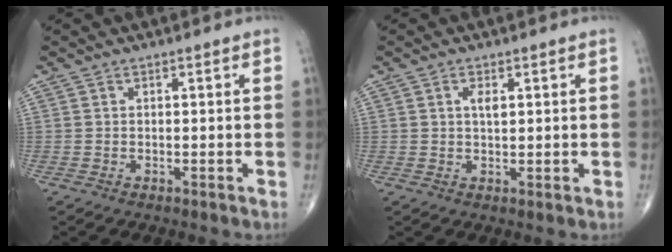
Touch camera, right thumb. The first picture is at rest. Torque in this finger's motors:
{"motor_torque": [0.31, 0.22, -0.06, -0.08, 0.02]}